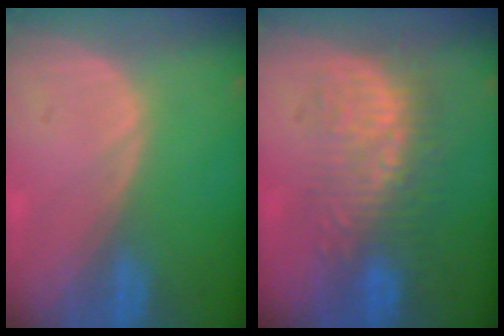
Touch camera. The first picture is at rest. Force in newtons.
{"total": 9.1, "press": 8.6, "slide": 2.8}